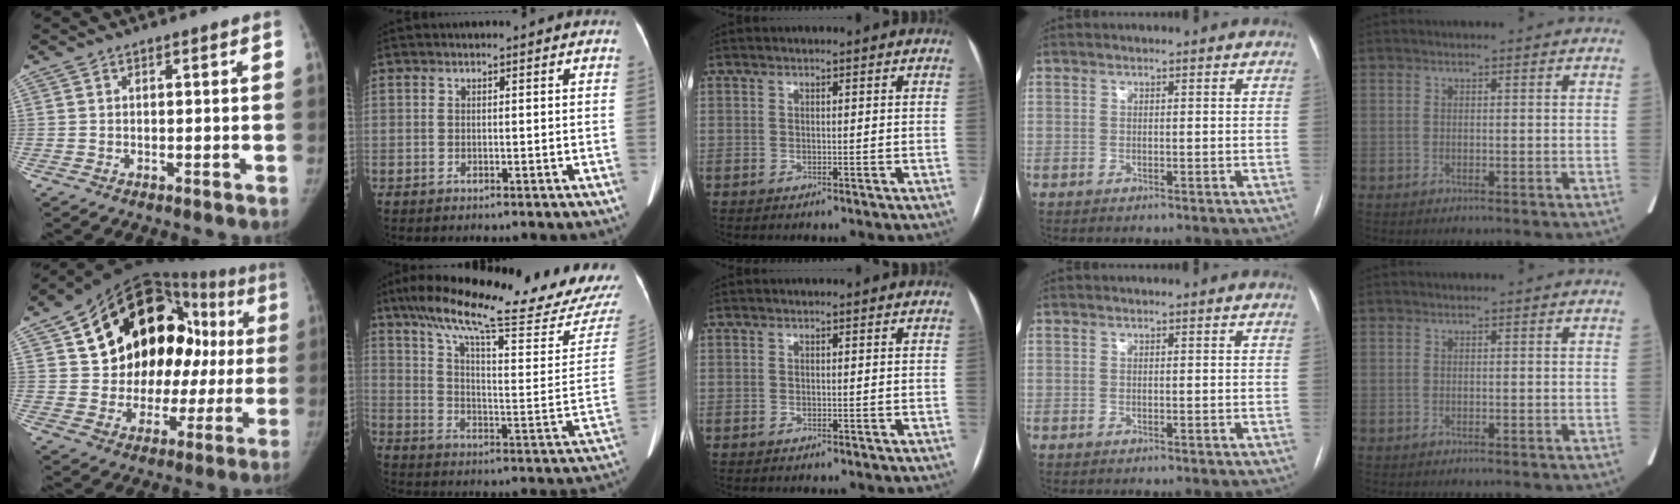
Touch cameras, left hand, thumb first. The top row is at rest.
{"thumb": {"total": 28.1, "force": [6.3, 18.2, 20.5], "torque": [-0.243, 0.048, 0.107]}, "index": {"total": 25.9, "force": [22.3, 0.0, 13.2], "torque": [-0.214, -0.076, 0.303]}}